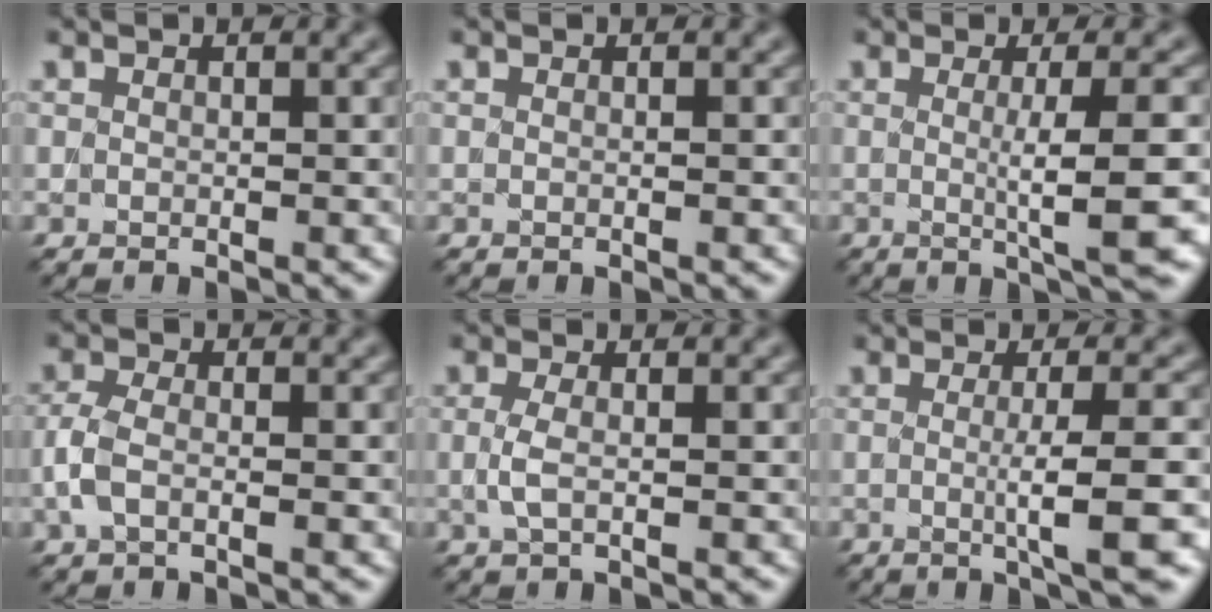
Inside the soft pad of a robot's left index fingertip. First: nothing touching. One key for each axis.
{"total": 0.0}
{"total": 5.8, "fx": -0.3, "fy": 0.9, "fz": 5.8, "tx": -0.085, "ty": -0.004, "tz": -0.002}
{"total": 2.5, "fx": -0.8, "fy": 1.2, "fz": 2.0, "tx": -0.053, "ty": 0.003, "tz": -0.021}
{"total": 1.4, "fx": -0.1, "fy": 0.4, "fz": 1.3, "tx": -0.035, "ty": -0.001, "tz": -0.001}
{"total": 4.9, "fx": -0.5, "fy": 0.8, "fz": 4.8, "tx": -0.071, "ty": -0.005, "tz": -0.008}